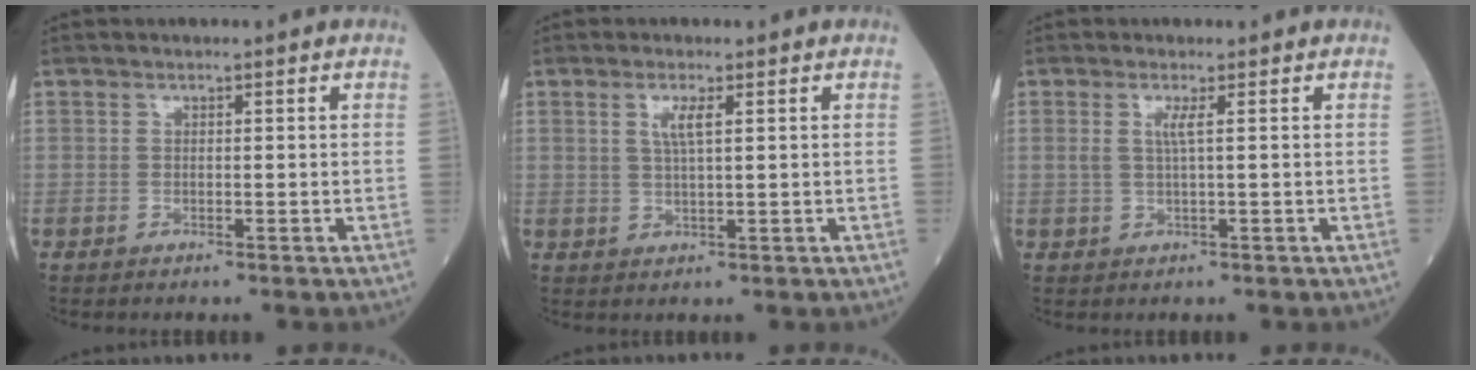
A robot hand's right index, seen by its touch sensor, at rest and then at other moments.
{"total": 2.9, "force": [1.1, 0.2, 2.7], "torque": [-0.058, 0.000, 0.021]}
{"total": 1.9, "force": [0.5, -0.3, 1.8], "torque": [-0.044, 0.000, 0.009]}